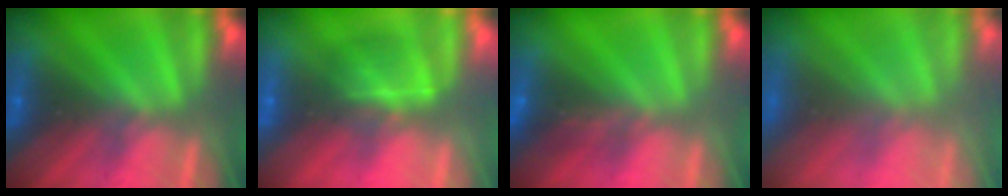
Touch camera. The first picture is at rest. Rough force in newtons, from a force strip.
{"total": 5.3}
{"total": 1.1}
{"total": 9.3}